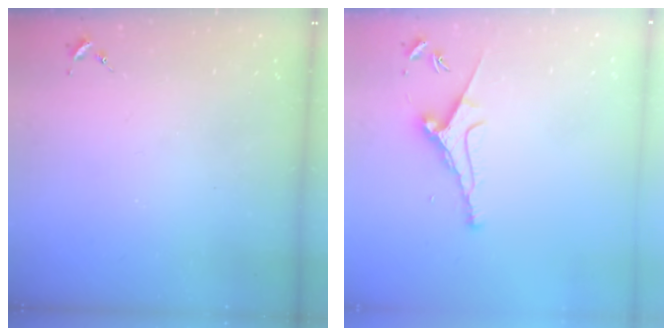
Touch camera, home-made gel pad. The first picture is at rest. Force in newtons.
{"total": 8.3, "press": 8.2, "slide": 1.7}